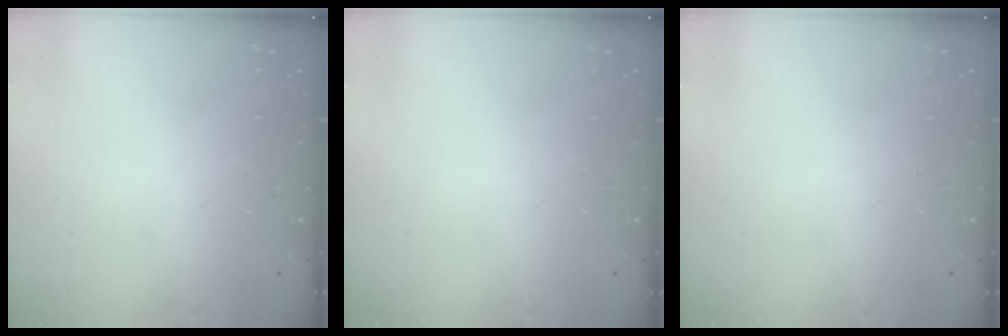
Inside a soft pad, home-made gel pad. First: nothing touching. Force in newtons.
{"total": 0.0}
{"total": 0.0}